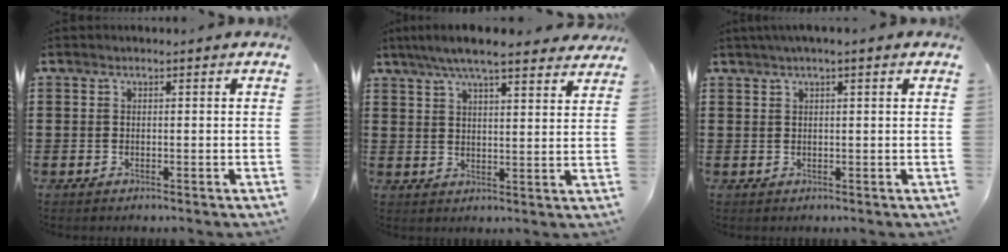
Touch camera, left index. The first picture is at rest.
{"total": 7.0, "force": [6.1, 0.7, 3.5], "torque": [-0.084, -0.015, 0.109]}
{"total": 1.6, "force": [0.9, 0.0, 1.3], "torque": [-0.026, 0.000, 0.016]}